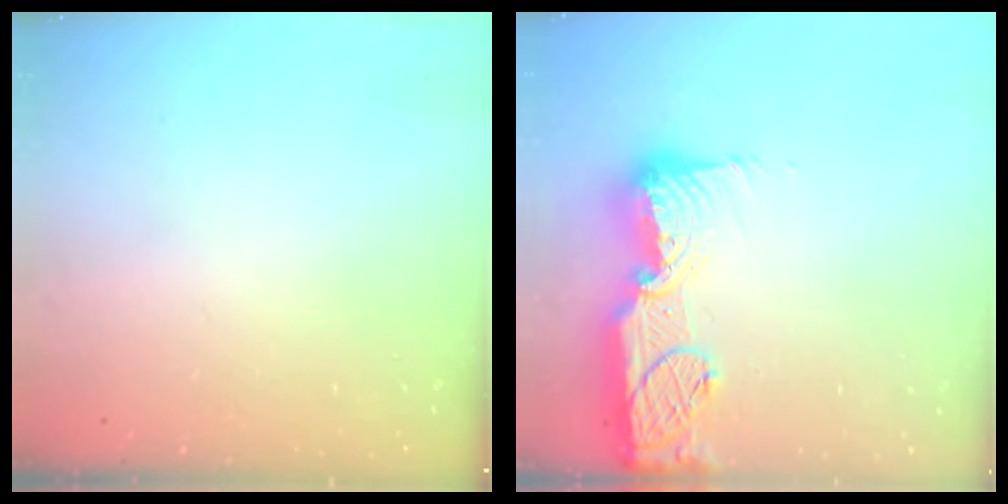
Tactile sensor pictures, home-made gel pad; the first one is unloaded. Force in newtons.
{"total": 17.3, "press": 17.2, "slide": 1.5}